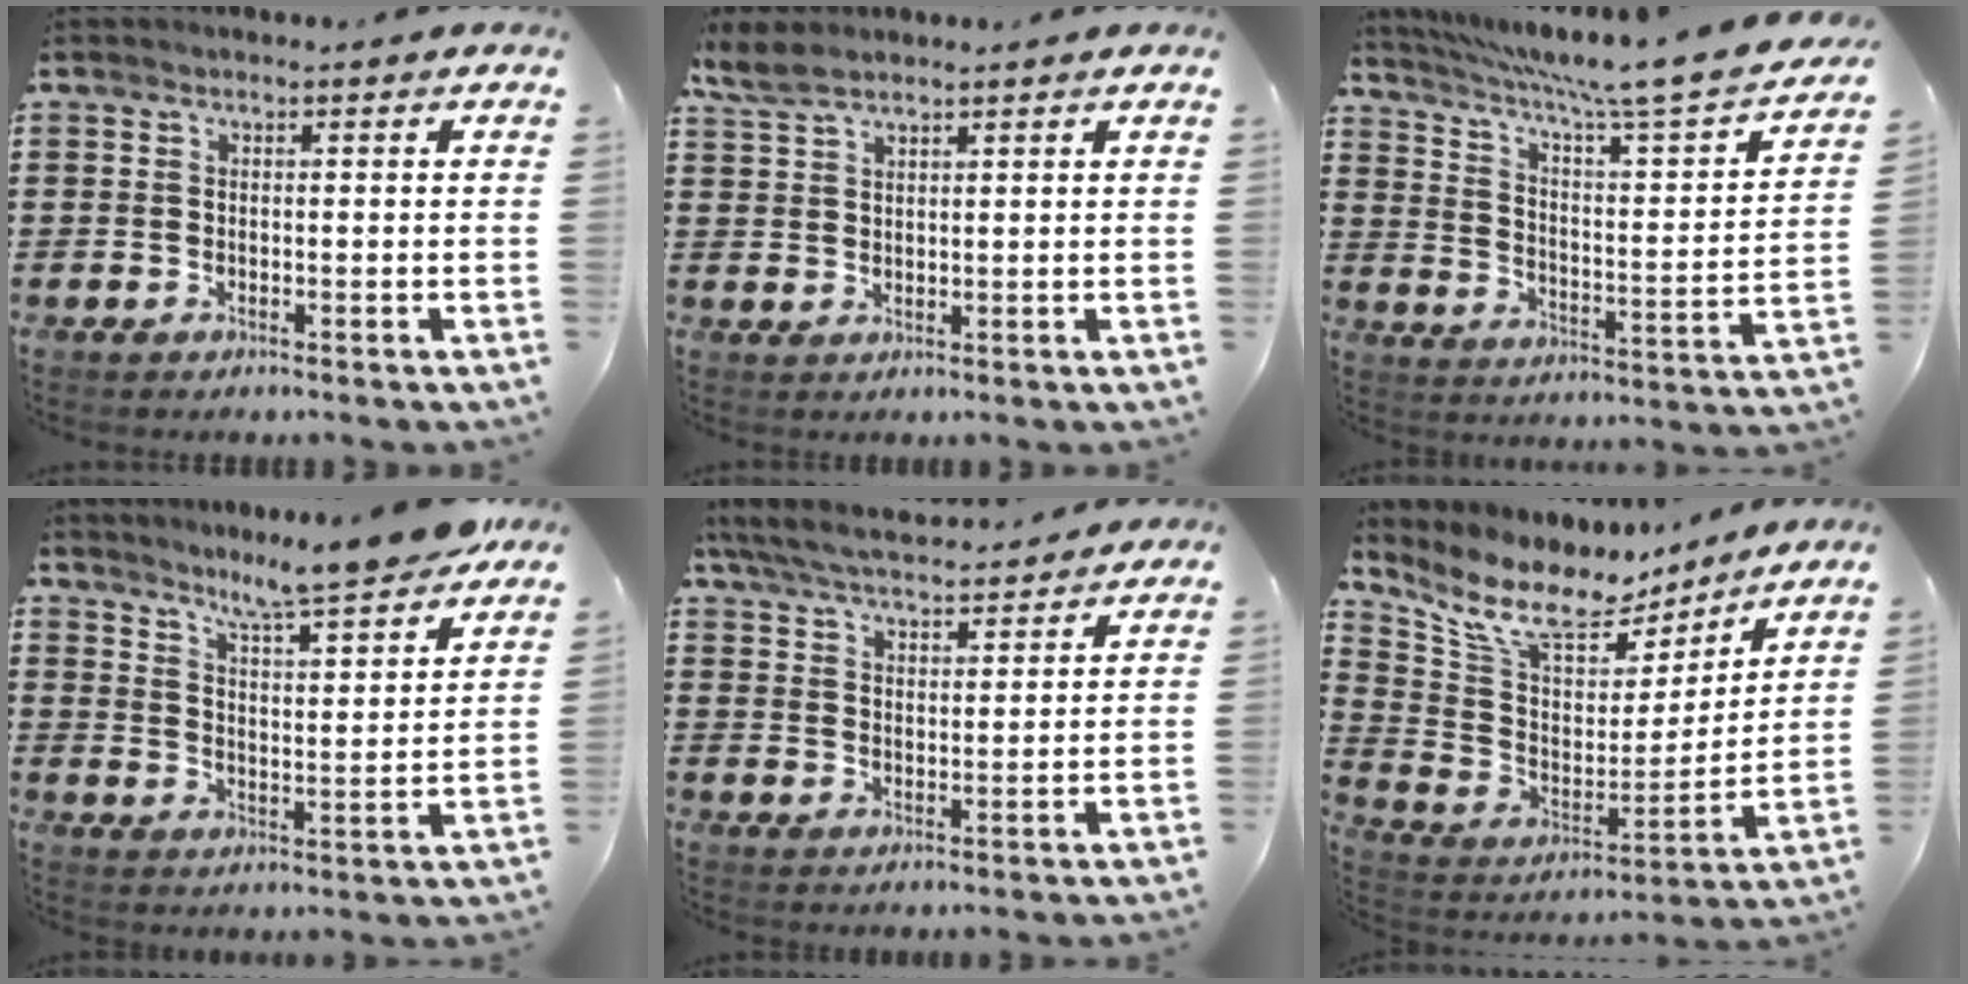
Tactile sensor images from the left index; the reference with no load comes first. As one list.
[{"total": 3.7, "force": [3.0, 1.0, 1.7], "torque": [-0.043, 0.001, 0.057]}, {"total": 6.6, "force": [5.5, -0.6, 3.7], "torque": [-0.096, -0.050, 0.082]}, {"total": 7.0, "force": [6.6, -1.0, 2.1], "torque": [-0.058, -0.048, 0.109]}, {"total": 5.7, "force": [5.4, 0.8, 1.7], "torque": [-0.055, -0.022, 0.096]}, {"total": 10.1, "force": [7.7, 4.2, 4.9], "torque": [-0.127, -0.049, 0.134]}]